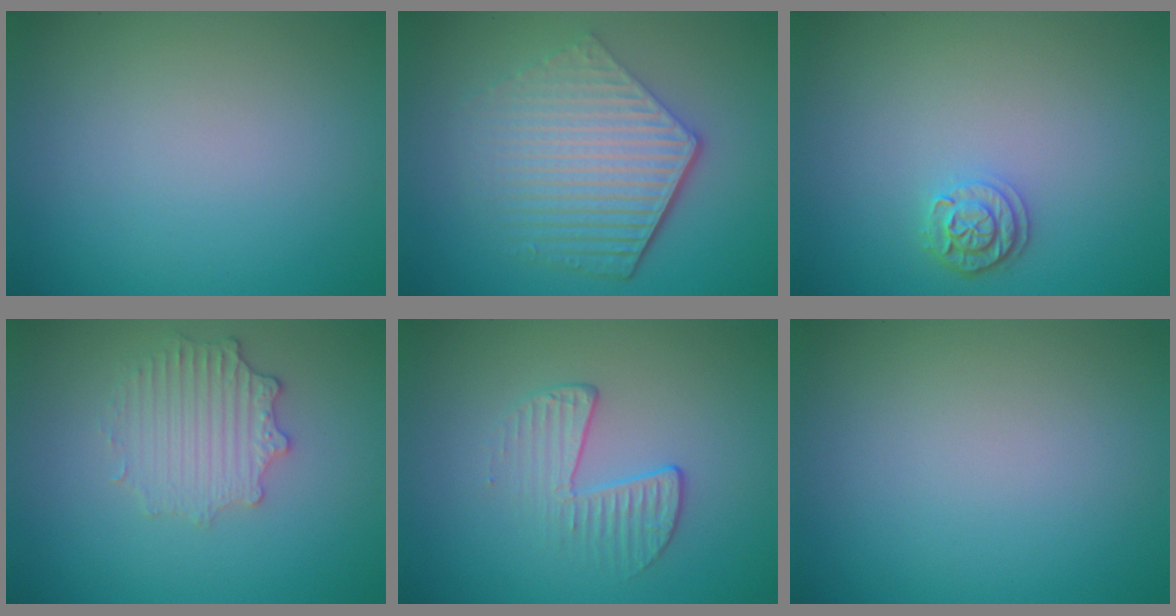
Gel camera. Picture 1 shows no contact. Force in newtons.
{"total": 6.1, "press": 4.4, "slide": 4.3}
{"total": 2.1, "press": 1.9, "slide": 0.9}
{"total": 2.6, "press": 2.5, "slide": 0.9}
{"total": 2.2, "press": 1.3, "slide": 1.8}
{"total": 0.0}